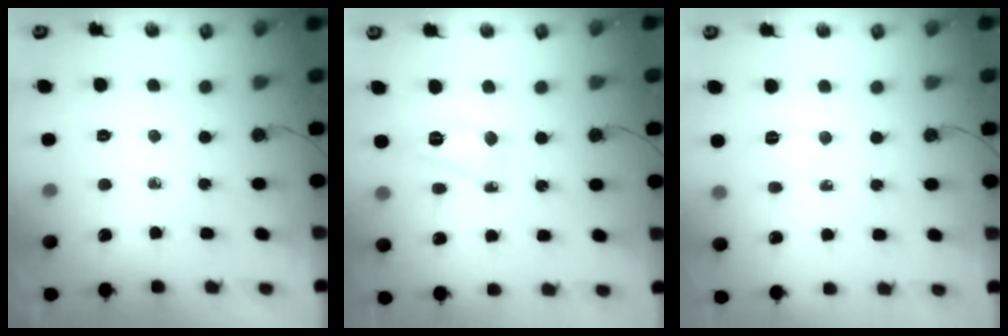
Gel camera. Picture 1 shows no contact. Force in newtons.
{"total": 9.6, "press": 9.6, "slide": 1.0}
{"total": 2.8, "press": 2.7, "slide": 0.8}